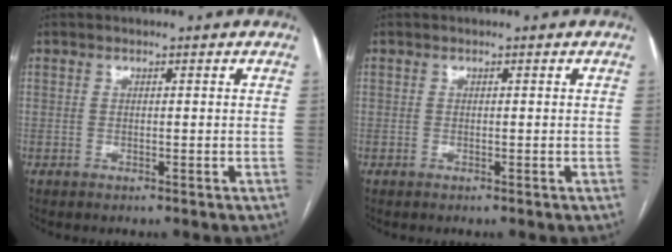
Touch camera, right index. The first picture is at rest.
{"total": 0.0}